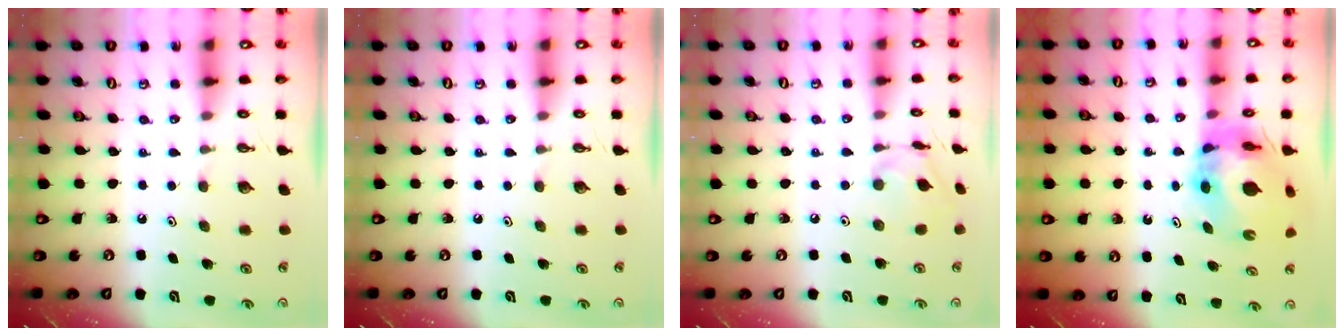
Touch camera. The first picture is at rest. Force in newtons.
{"total": 0.0}
{"total": 6.9, "press": 6.8, "slide": 0.4}
{"total": 10.3, "press": 10.2, "slide": 1.4}